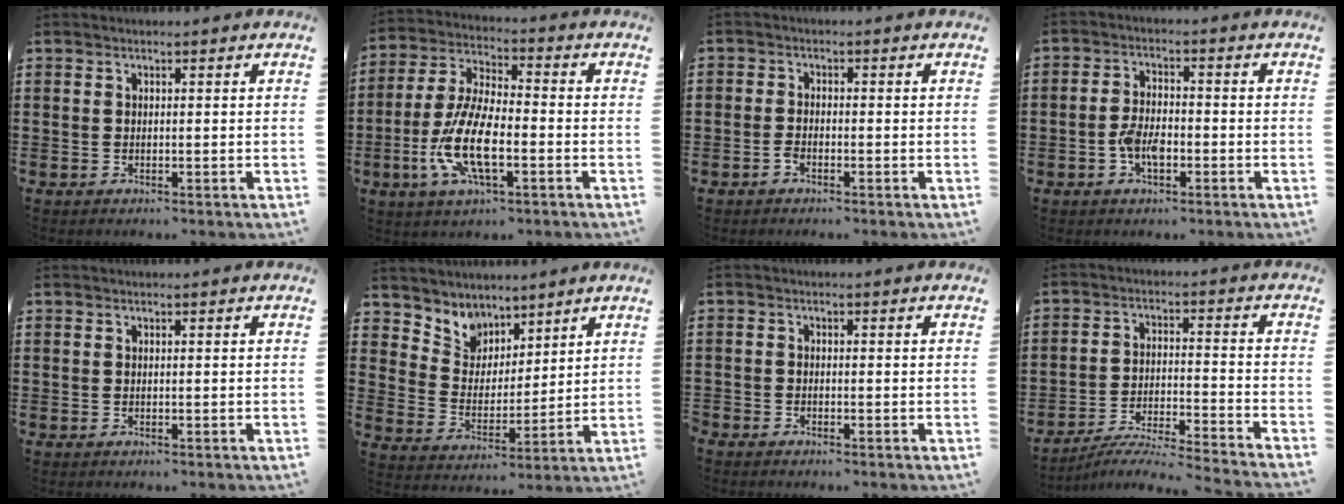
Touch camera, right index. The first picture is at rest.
{"total": 11.3, "force": [-3.6, 4.2, 9.9], "torque": [-0.230, -0.013, -0.072]}
{"total": 1.6, "force": [-1.0, 0.7, 0.9], "torque": [-0.034, -0.006, -0.024]}
{"total": 4.6, "force": [-1.6, 2.2, 3.7], "torque": [-0.085, 0.000, -0.033]}
{"total": 0.0}
{"total": 5.3, "force": [4.4, 2.9, -0.6], "torque": [-0.025, -0.026, 0.080]}
{"total": 0.9, "force": [-0.8, 0.3, 0.1], "torque": [-0.002, 0.002, -0.018]}
{"total": 4.6, "force": [-4.4, -0.6, 1.3], "torque": [-0.040, -0.019, -0.095]}